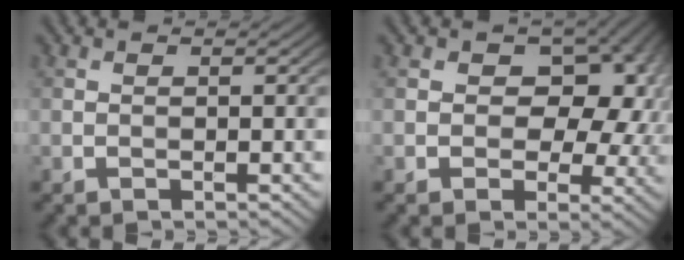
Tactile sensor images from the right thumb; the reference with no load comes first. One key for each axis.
{"total": 14.0, "fx": 2.2, "fy": 9.7, "fz": 9.9, "tx": -0.104, "ty": 0.009, "tz": 0.022}